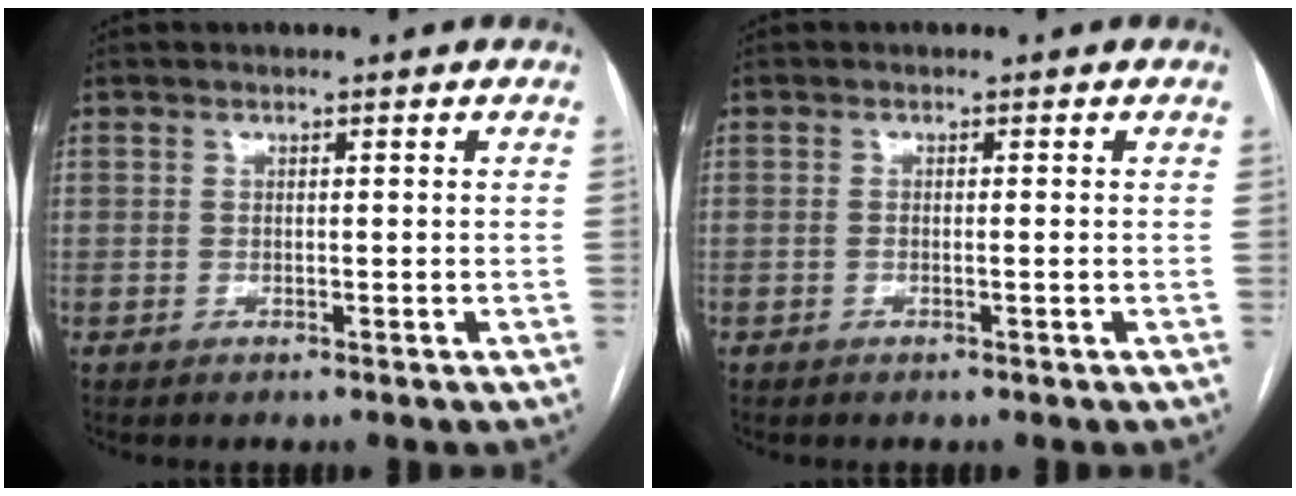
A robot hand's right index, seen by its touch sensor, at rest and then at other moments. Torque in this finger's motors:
{"motor_torque": [-0.05, 0.09, -0.04, -0.01]}